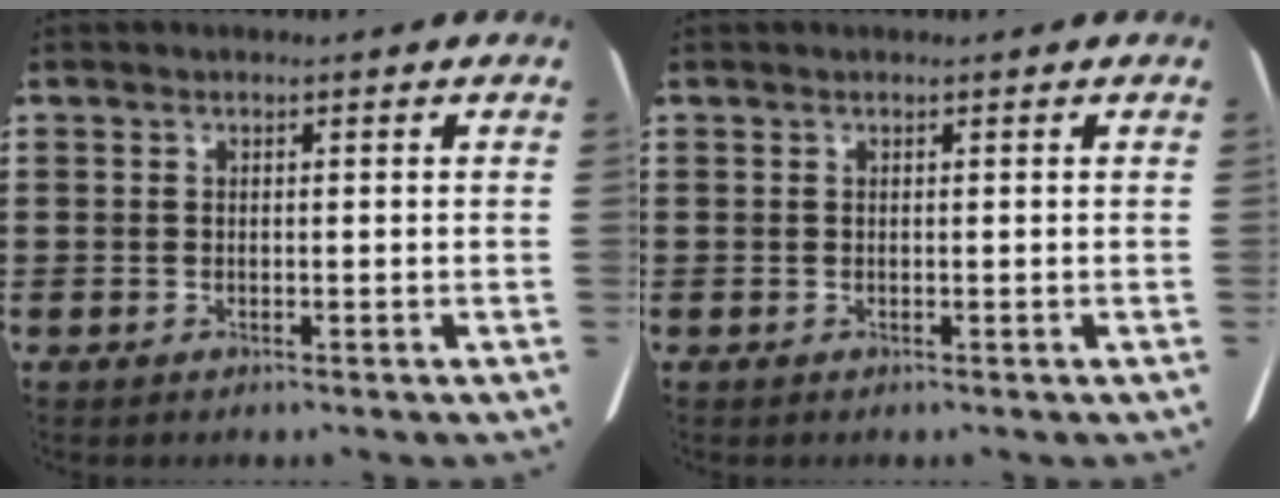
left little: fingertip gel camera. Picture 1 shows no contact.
{"total": 0.0}